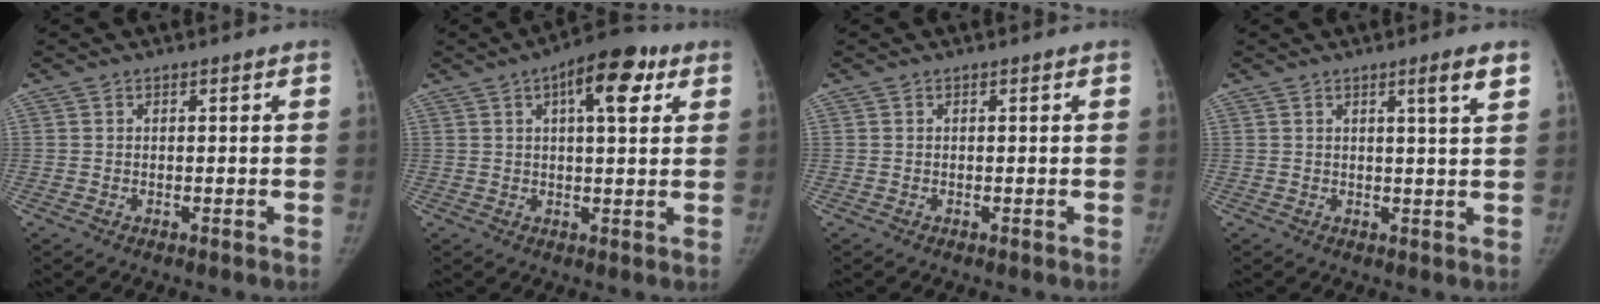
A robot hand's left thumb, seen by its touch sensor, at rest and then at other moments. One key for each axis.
{"total": 10.8, "fx": 4.6, "fy": 4.3, "fz": 8.8, "tx": -0.106, "ty": 0.003, "tz": 0.060}
{"total": 0.0}
{"total": 3.8, "fx": 2.2, "fy": -0.1, "fz": 3.2, "tx": -0.046, "ty": -0.017, "tz": 0.032}